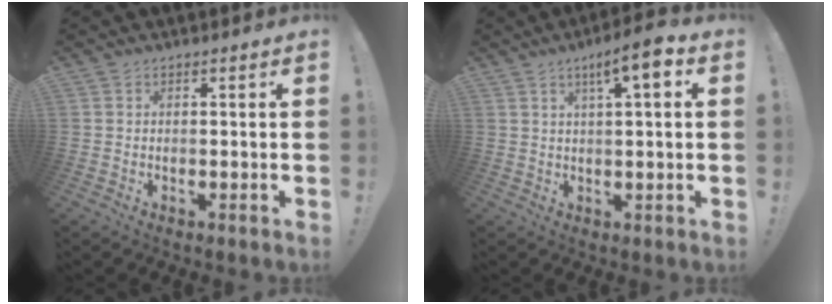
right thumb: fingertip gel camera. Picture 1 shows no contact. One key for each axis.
{"total": 7.7, "fx": 2.9, "fy": 0.9, "fz": 7.1, "tx": -0.100, "ty": -0.014, "tz": 0.040}